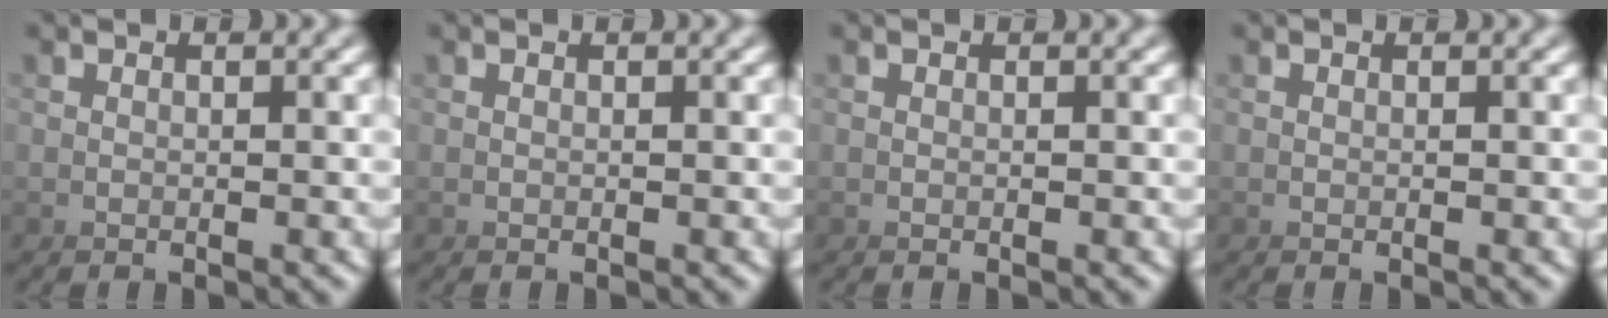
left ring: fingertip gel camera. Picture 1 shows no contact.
{"total": 0.0}
{"total": 0.0}
{"total": 0.0}